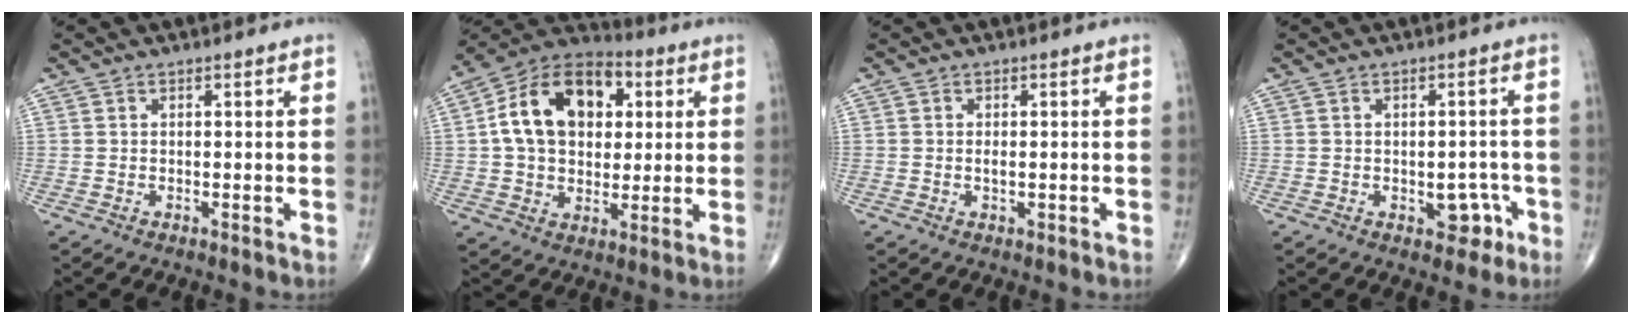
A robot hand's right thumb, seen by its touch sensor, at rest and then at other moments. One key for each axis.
{"total": 18.2, "fx": 3.8, "fy": 12.4, "fz": 12.7, "tx": -0.184, "ty": 0.013, "tz": 0.057}
{"total": 1.3, "fx": -0.2, "fy": 0.6, "fz": 1.1, "tx": -0.021, "ty": -0.001, "tz": -0.003}
{"total": 4.9, "fx": -1.8, "fy": 3.2, "fz": 3.1, "tx": -0.012, "ty": 0.016, "tz": -0.019}